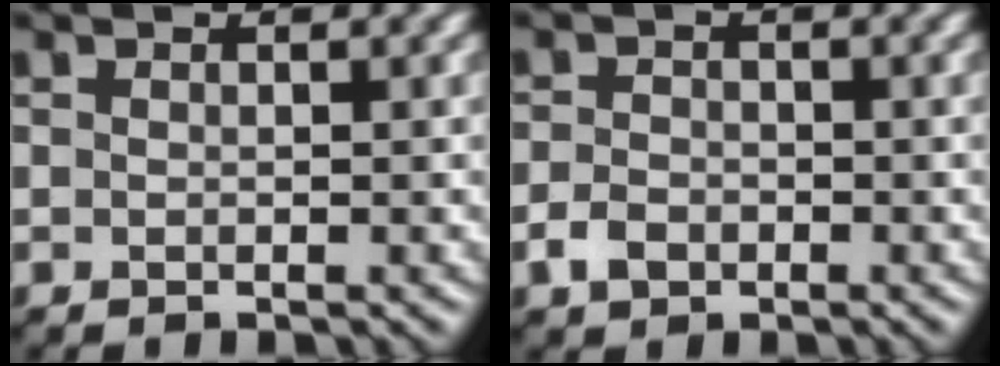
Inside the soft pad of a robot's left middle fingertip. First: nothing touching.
{"total": 2.0, "force": [-1.5, 1.2, 0.7], "torque": [-0.012, 0.000, -0.031]}